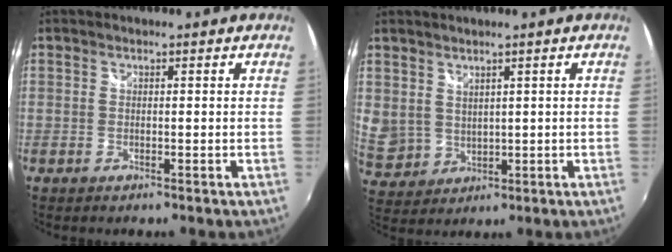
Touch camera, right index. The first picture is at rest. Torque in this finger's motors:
{"motor_torque": [0.39, 0.33, 0.14, -0.01]}